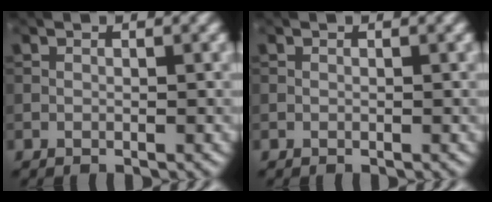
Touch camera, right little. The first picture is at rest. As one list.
[{"total": 0.0}]